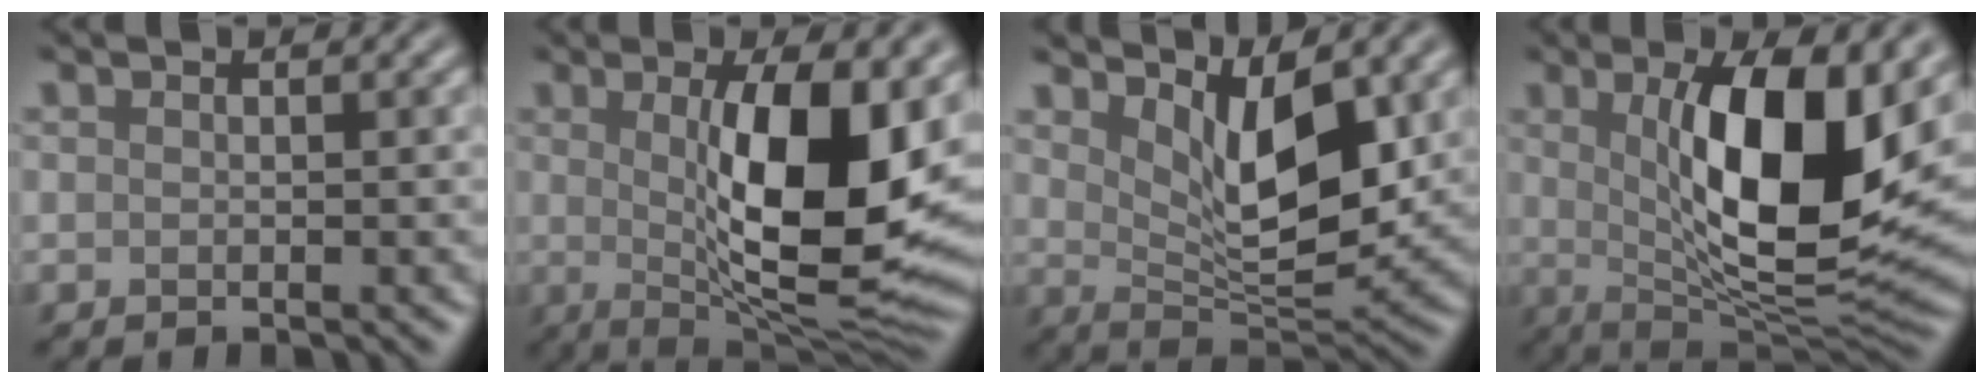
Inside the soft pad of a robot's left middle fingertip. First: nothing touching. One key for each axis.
{"total": 12.6, "fx": 1.0, "fy": 3.9, "fz": 11.9, "tx": -0.171, "ty": -0.012, "tz": 0.020}
{"total": 7.3, "fx": 2.5, "fy": 3.0, "fz": 6.1, "tx": -0.108, "ty": -0.023, "tz": 0.048}
{"total": 12.4, "fx": 2.2, "fy": 4.1, "fz": 11.5, "tx": -0.173, "ty": -0.009, "tz": 0.040}